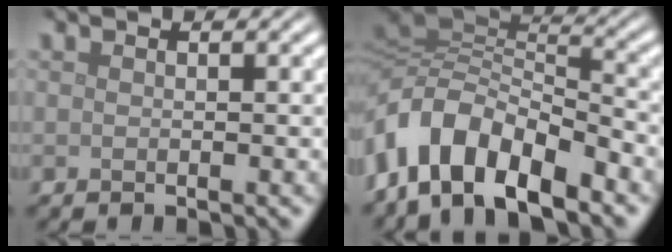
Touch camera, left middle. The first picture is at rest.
{"total": 9.4, "force": [-4.8, 4.5, 6.7], "torque": [-0.115, 0.008, -0.095]}